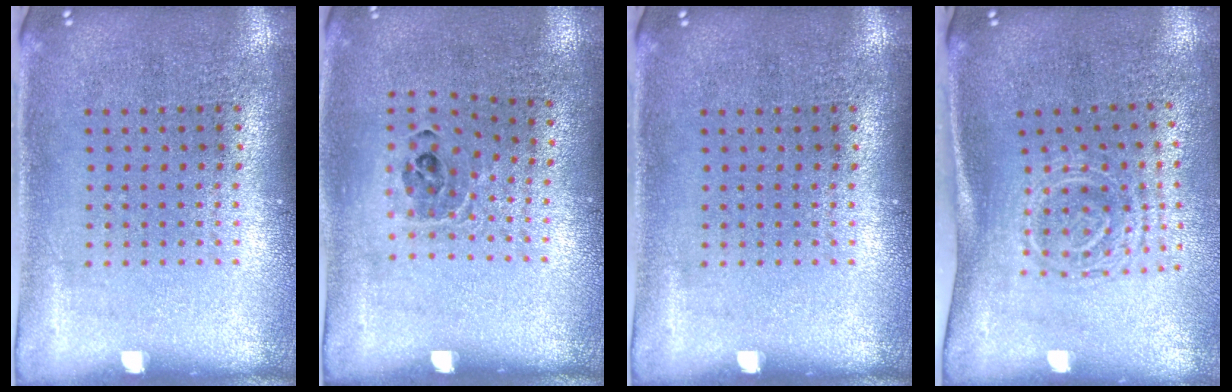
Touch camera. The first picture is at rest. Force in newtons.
{"total": 0.9, "press": 0.8, "slide": 0.4}
{"total": 0.0}
{"total": 1.7, "press": 1.2, "slide": 1.2}